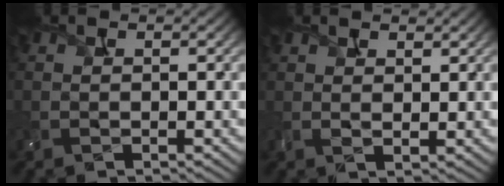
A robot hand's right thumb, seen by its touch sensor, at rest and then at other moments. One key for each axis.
{"total": 2.1, "fx": 1.6, "fy": 0.8, "fz": 1.2, "tx": -0.028, "ty": 0.001, "tz": 0.033}